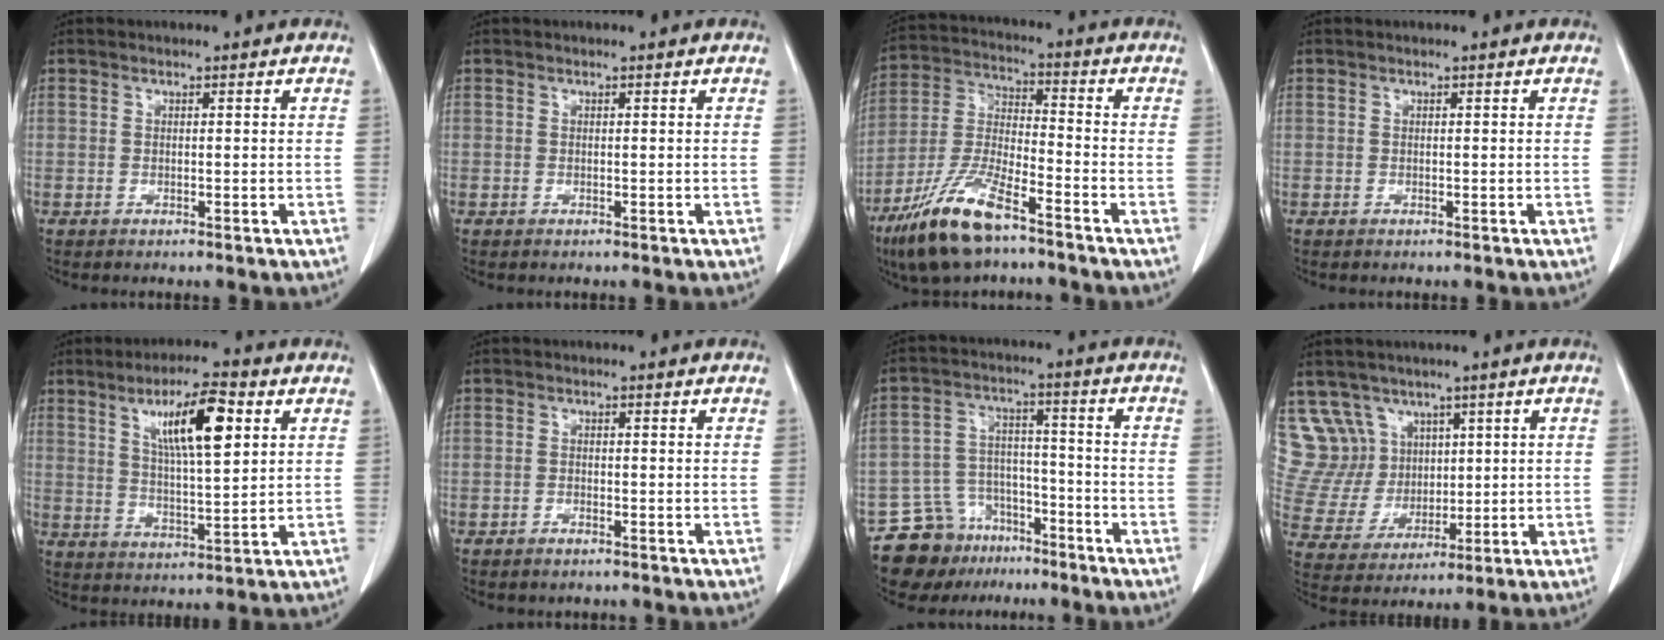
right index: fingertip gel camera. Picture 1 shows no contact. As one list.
[{"total": 0.0}, {"total": 13.6, "force": [-9.0, 3.0, 9.8], "torque": [-0.210, -0.023, -0.171]}, {"total": 0.0}, {"total": 10.7, "force": [4.4, 1.8, 9.5], "torque": [-0.164, 0.007, 0.076]}, {"total": 1.1, "force": [-0.9, 0.4, 0.5], "torque": [-0.011, 0.000, -0.012]}, {"total": 10.0, "force": [-7.6, 6.3, 1.5], "torque": [-0.029, 0.040, -0.123]}, {"total": 10.1, "force": [5.9, 8.2, 0.7], "torque": [-0.029, 0.042, 0.132]}]